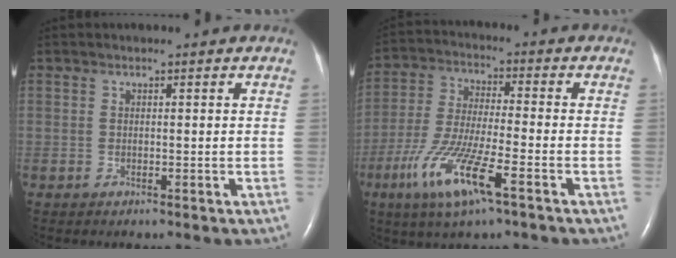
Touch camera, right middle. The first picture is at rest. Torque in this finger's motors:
{"motor_torque": [1.40, -0.74, 0.34, 0.21]}